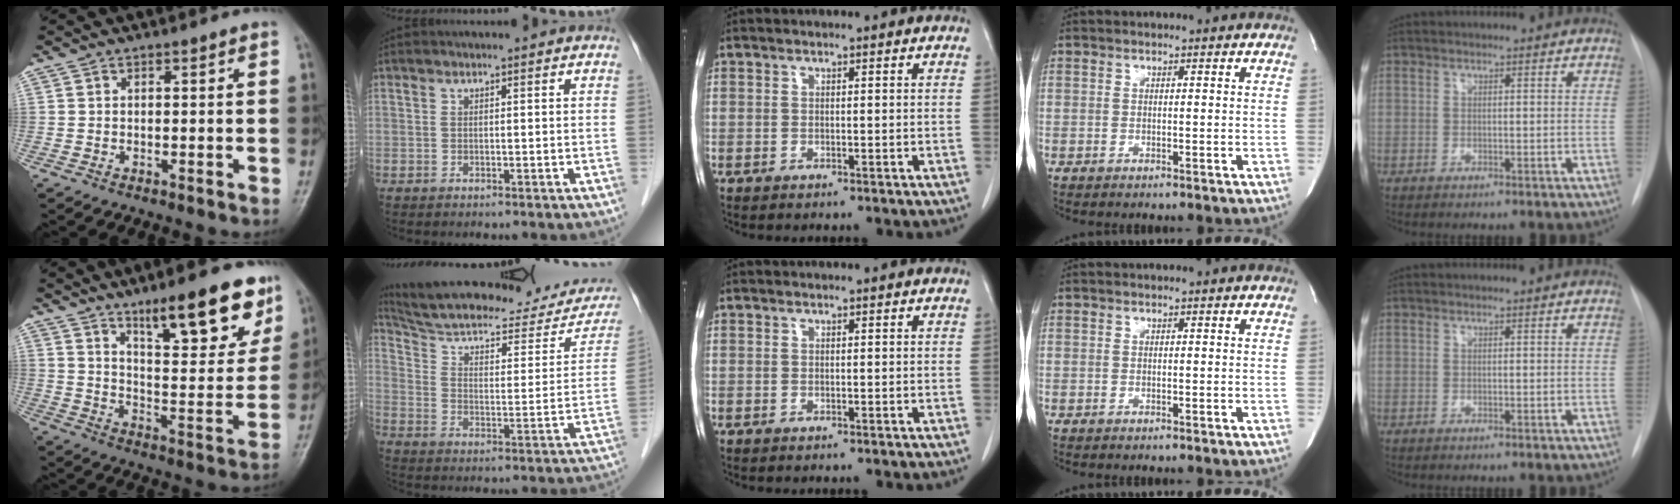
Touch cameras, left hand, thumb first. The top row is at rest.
{"thumb": {"total": 17.5, "force": [11.5, 5.2, 12.2], "torque": [-0.127, -0.066, 0.177]}, "index": {"total": 27.2, "force": [24.3, 6.2, 10.4], "torque": [-0.158, -0.024, 0.324]}}